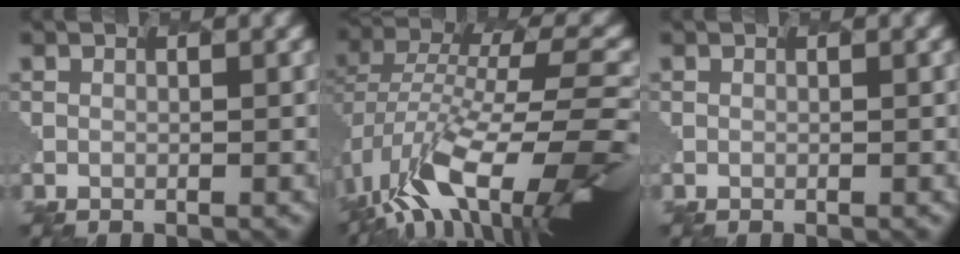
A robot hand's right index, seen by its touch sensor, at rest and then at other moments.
{"total": 11.4, "force": [-5.2, 4.7, 8.9], "torque": [-0.183, 0.014, -0.086]}
{"total": 0.0}